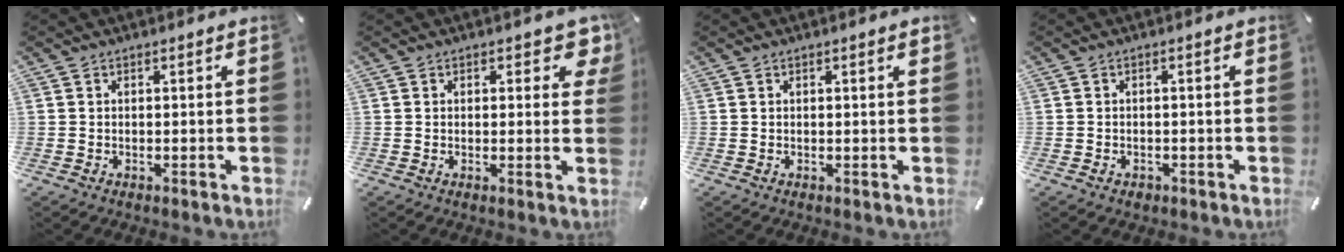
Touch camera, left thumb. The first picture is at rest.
{"total": 4.6, "force": [2.5, 2.4, 3.0], "torque": [-0.026, -0.011, 0.036]}
{"total": 1.0, "force": [0.4, 0.1, 0.9], "torque": [-0.017, 0.000, 0.006]}
{"total": 1.5, "force": [-0.8, 1.0, 0.9], "torque": [-0.017, 0.003, -0.015]}